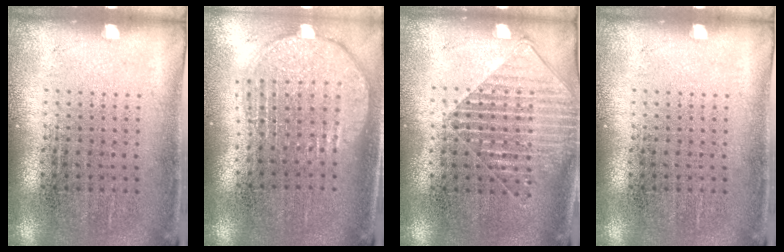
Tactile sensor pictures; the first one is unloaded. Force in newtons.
{"total": 2.0, "press": 1.6, "slide": 1.1}
{"total": 1.5, "press": 1.3, "slide": 0.8}
{"total": 0.0}